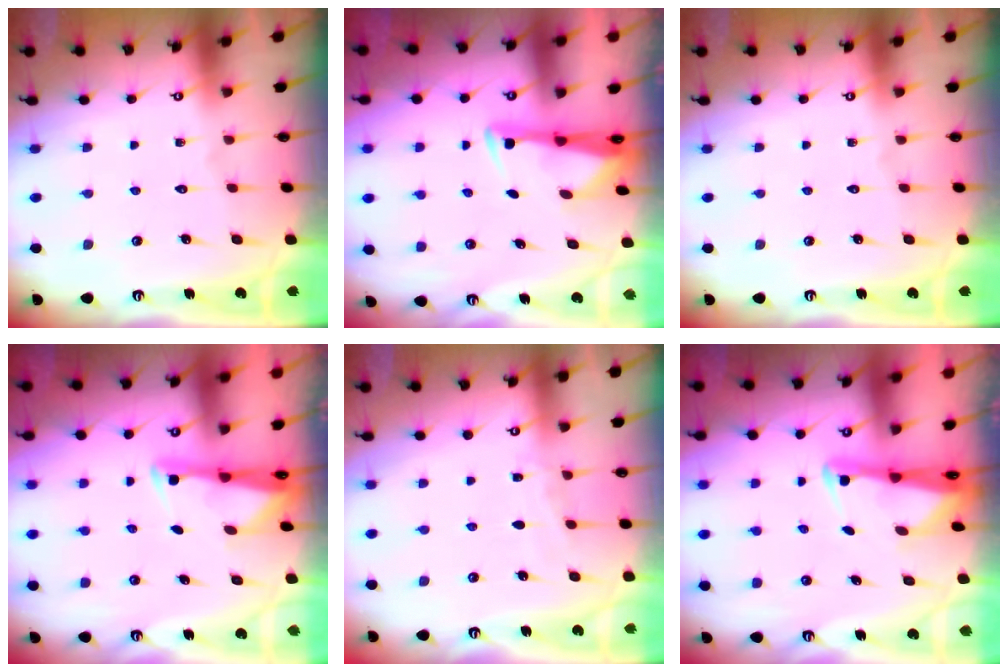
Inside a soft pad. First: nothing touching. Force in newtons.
{"total": 3.3, "press": 3.2, "slide": 0.9}
{"total": 0.0}
{"total": 2.7, "press": 2.7, "slide": 0.4}
{"total": 3.2, "press": 3.1, "slide": 0.5}
{"total": 2.6, "press": 2.6, "slide": 0.5}